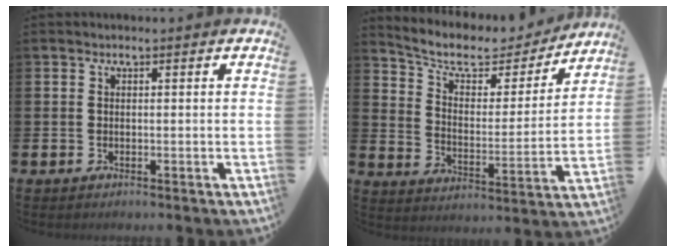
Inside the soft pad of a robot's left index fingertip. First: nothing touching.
{"total": 7.9, "force": [6.7, 3.1, 2.7], "torque": [-0.082, -0.047, 0.111]}